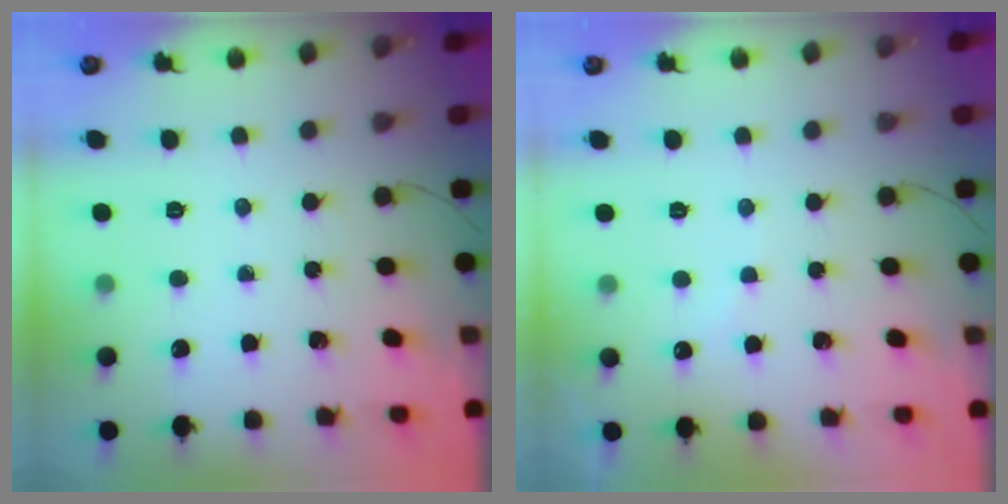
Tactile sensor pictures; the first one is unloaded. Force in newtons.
{"total": 4.0, "press": 4.0, "slide": 0.4}